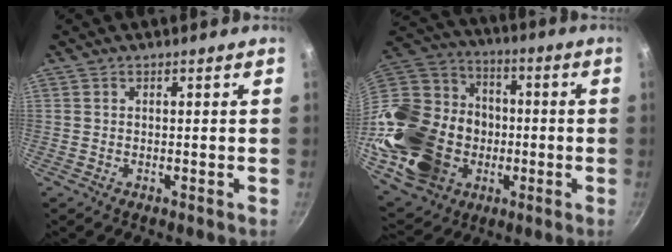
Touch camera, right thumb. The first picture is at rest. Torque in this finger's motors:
{"motor_torque": [2.27, 2.73, 0.46, 0.01, 0.59]}